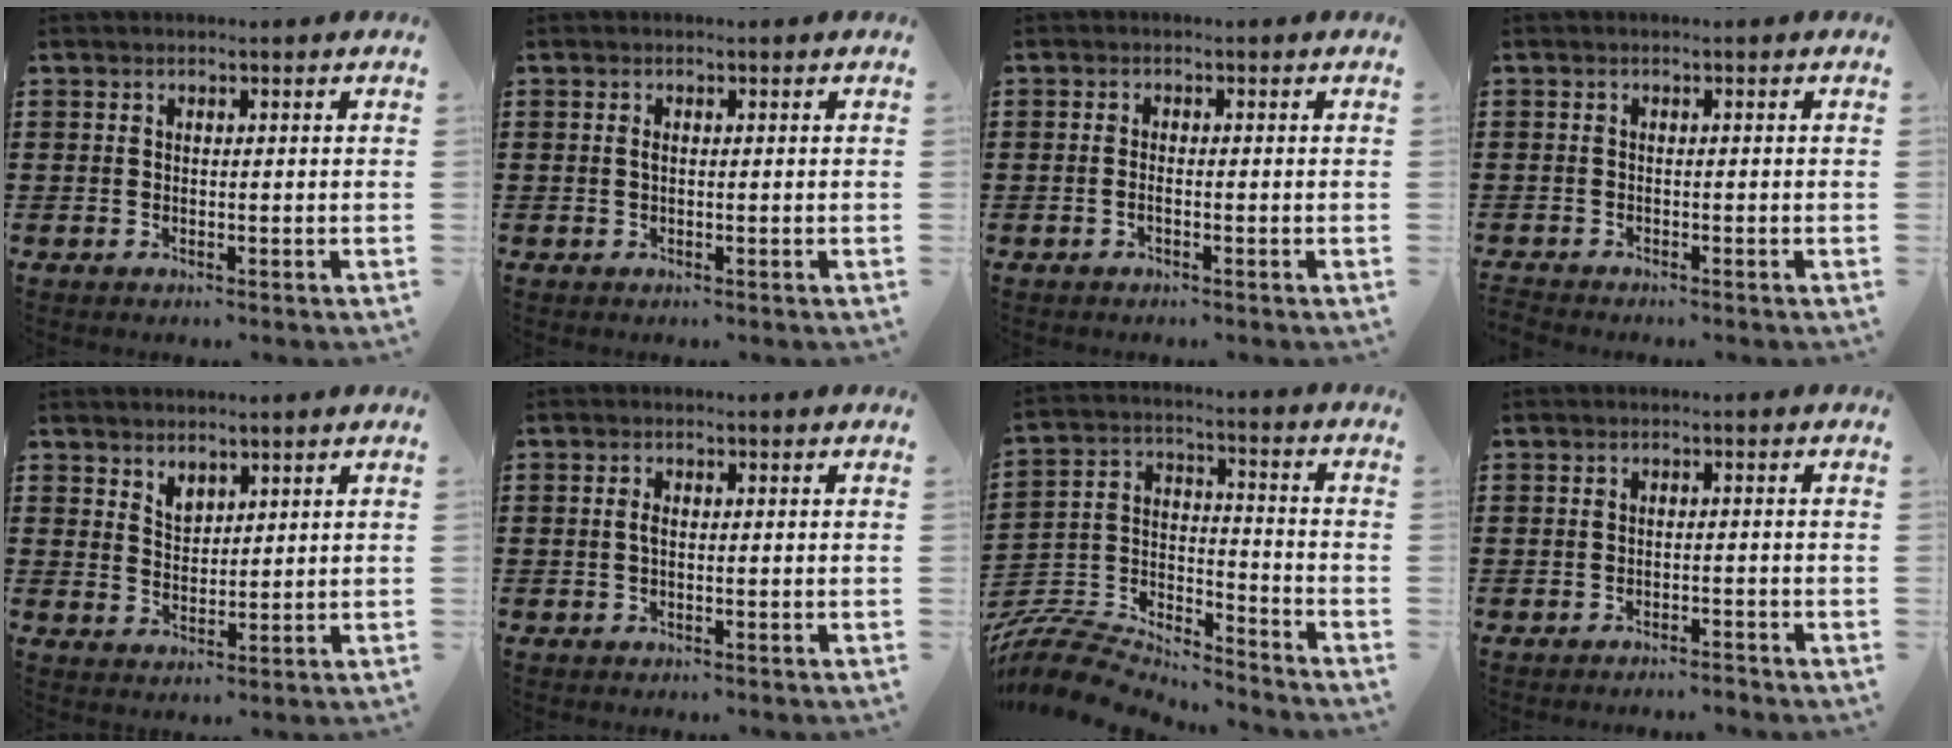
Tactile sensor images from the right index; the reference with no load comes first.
{"total": 0.7, "force": [0.0, 0.3, 0.6], "torque": [-0.014, -0.001, 0.000]}
{"total": 1.0, "force": [-0.5, 0.0, 0.8], "torque": [-0.018, -0.009, -0.006]}
{"total": 0.9, "force": [-0.9, 0.1, -0.1], "torque": [-0.001, 0.001, -0.020]}
{"total": 2.5, "force": [2.2, 1.2, 0.3], "torque": [-0.011, 0.001, 0.042]}
{"total": 1.3, "force": [-0.2, 0.5, 1.2], "torque": [-0.031, -0.002, -0.006]}
{"total": 8.5, "force": [-8.1, 2.0, 1.5], "torque": [-0.046, 0.005, -0.165]}
{"total": 1.6, "force": [-1.6, 0.1, 0.2], "torque": [-0.009, 0.002, -0.034]}